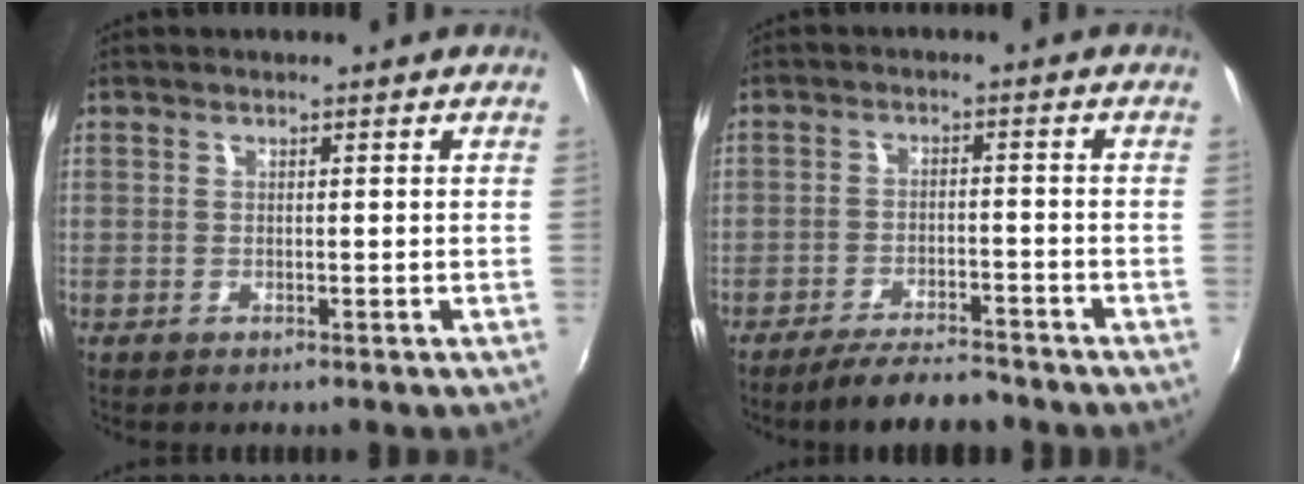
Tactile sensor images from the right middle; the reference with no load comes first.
{"total": 8.1, "force": [-7.1, 1.7, 3.5], "torque": [-0.084, -0.004, -0.108]}